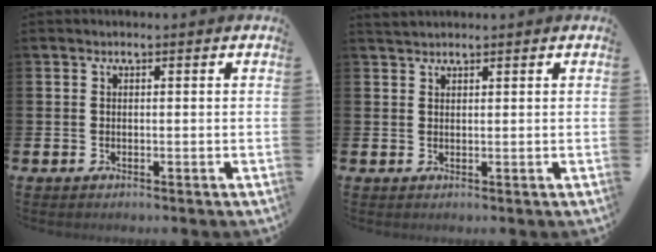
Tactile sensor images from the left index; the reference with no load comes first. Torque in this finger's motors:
{"motor_torque": [0.06, 0.01, -0.01, 0.00]}